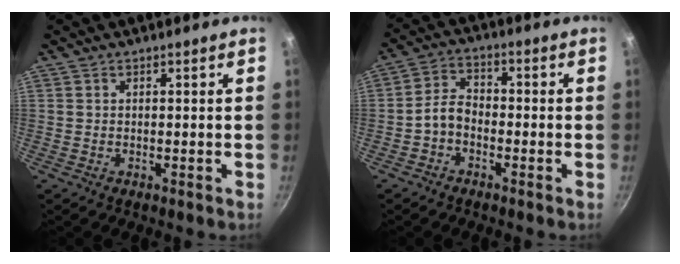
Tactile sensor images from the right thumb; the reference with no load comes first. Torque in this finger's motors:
{"motor_torque": [-0.03, 0.08, 0.22, -0.40, 0.02]}